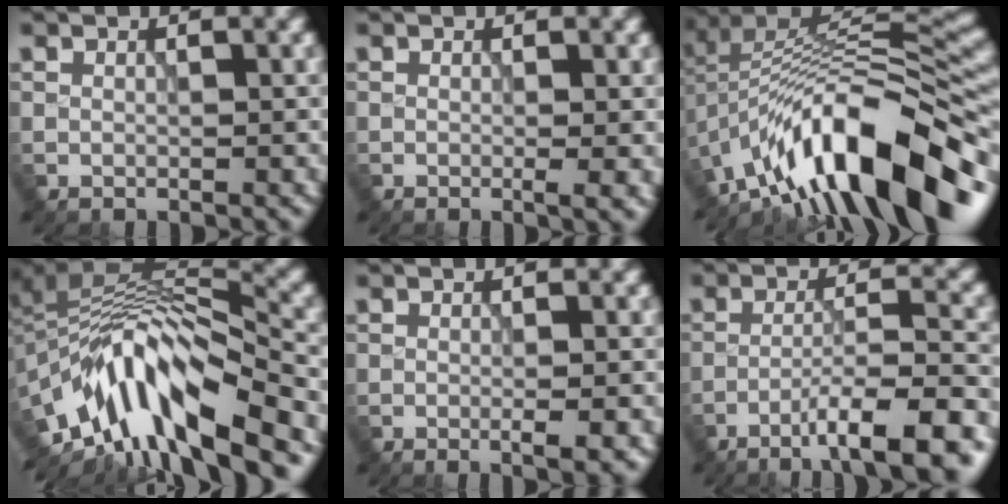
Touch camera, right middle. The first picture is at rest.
{"total": 1.6, "force": [-0.2, 0.3, 1.6], "torque": [-0.022, -0.005, -0.004]}
{"total": 14.3, "force": [-7.4, 5.0, 11.2], "torque": [-0.189, 0.028, -0.124]}
{"total": 13.6, "force": [-6.5, 5.0, 10.8], "torque": [-0.194, 0.016, -0.099]}
{"total": 2.1, "force": [-0.6, 0.5, 2.0], "torque": [-0.022, 0.000, -0.010]}
{"total": 8.7, "force": [-5.4, 1.3, 6.7], "torque": [-0.099, 0.012, -0.085]}